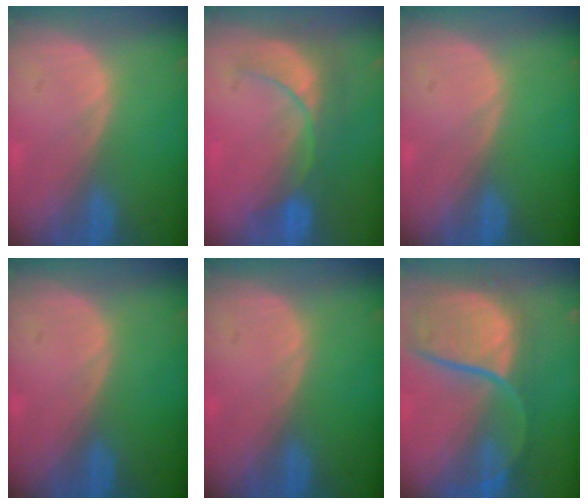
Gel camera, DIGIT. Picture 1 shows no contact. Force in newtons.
{"total": 7.9, "press": 7.3, "slide": 3.0}
{"total": 0.0}
{"total": 0.0}
{"total": 0.0}
{"total": 12.0, "press": 9.9, "slide": 6.8}